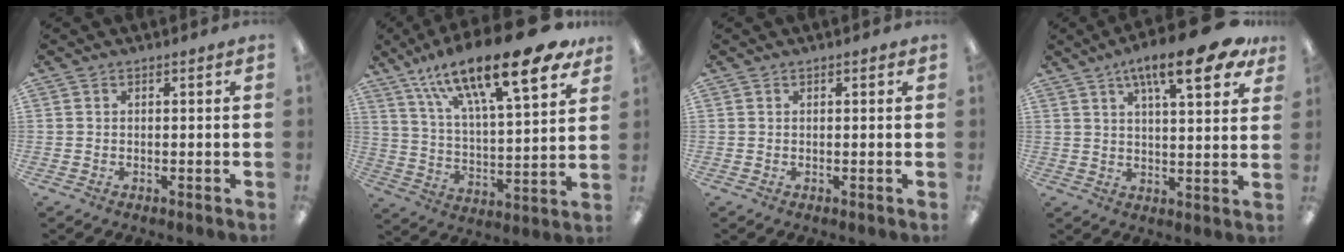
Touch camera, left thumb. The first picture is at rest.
{"total": 24.3, "force": [16.1, 7.0, 16.8], "torque": [-0.263, -0.095, 0.260]}
{"total": 0.6, "force": [0.4, 0.3, 0.3], "torque": [-0.007, 0.004, 0.007]}
{"total": 16.1, "force": [9.5, 4.7, 12.2], "torque": [-0.178, -0.041, 0.144]}